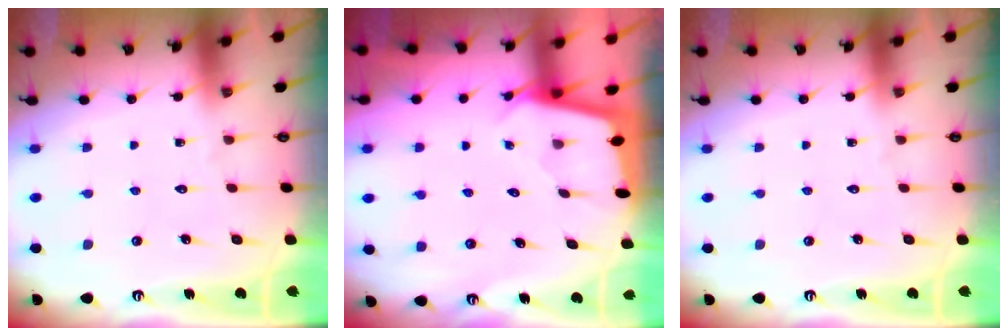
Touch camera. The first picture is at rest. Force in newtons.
{"total": 2.0, "press": 2.0, "slide": 0.2}
{"total": 0.0}